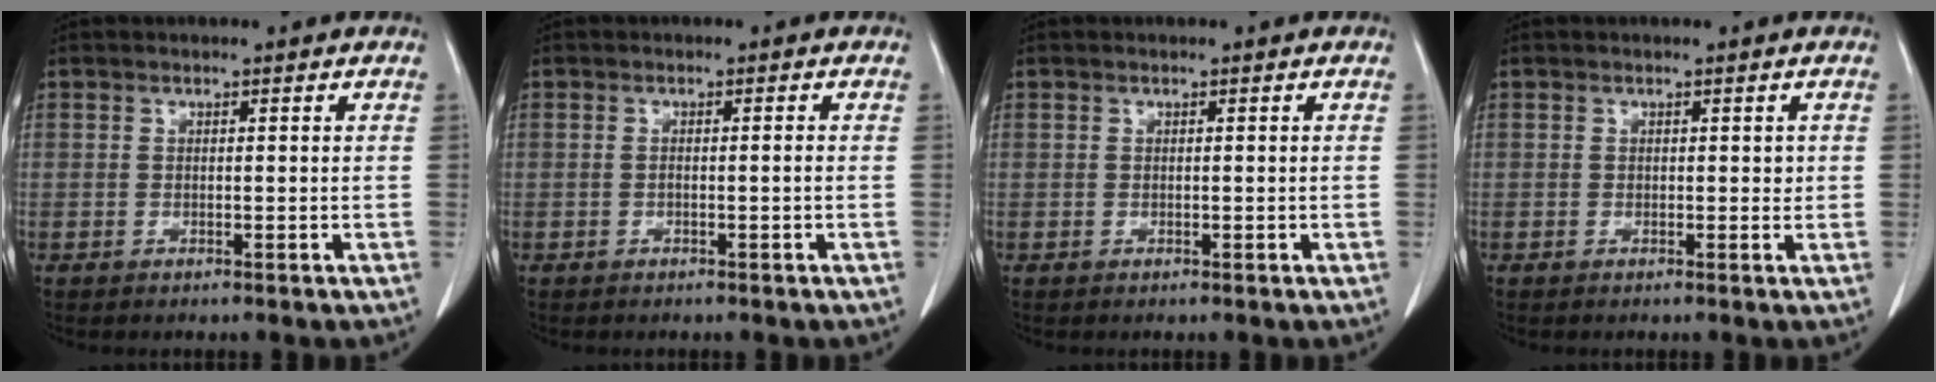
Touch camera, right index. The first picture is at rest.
{"total": 0.9, "force": [-0.3, 0.0, 0.9], "torque": [-0.016, 0.000, -0.002]}
{"total": 0.0}
{"total": 0.9, "force": [0.2, 0.6, 0.6], "torque": [-0.002, 0.001, 0.001]}